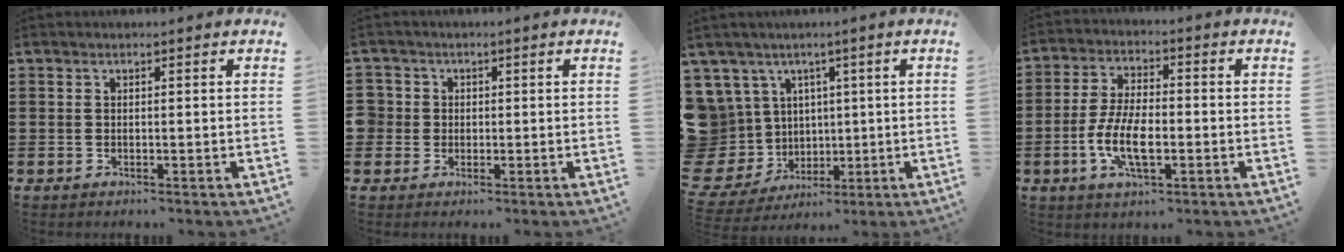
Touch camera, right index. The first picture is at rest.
{"total": 2.8, "force": [0.0, 2.8, 0.3], "torque": [-0.028, 0.007, -0.005]}
{"total": 8.3, "force": [1.5, 8.1, 1.1], "torque": [-0.088, -0.023, 0.035]}
{"total": 8.1, "force": [-2.6, 3.2, 7.0], "torque": [-0.158, -0.009, -0.052]}